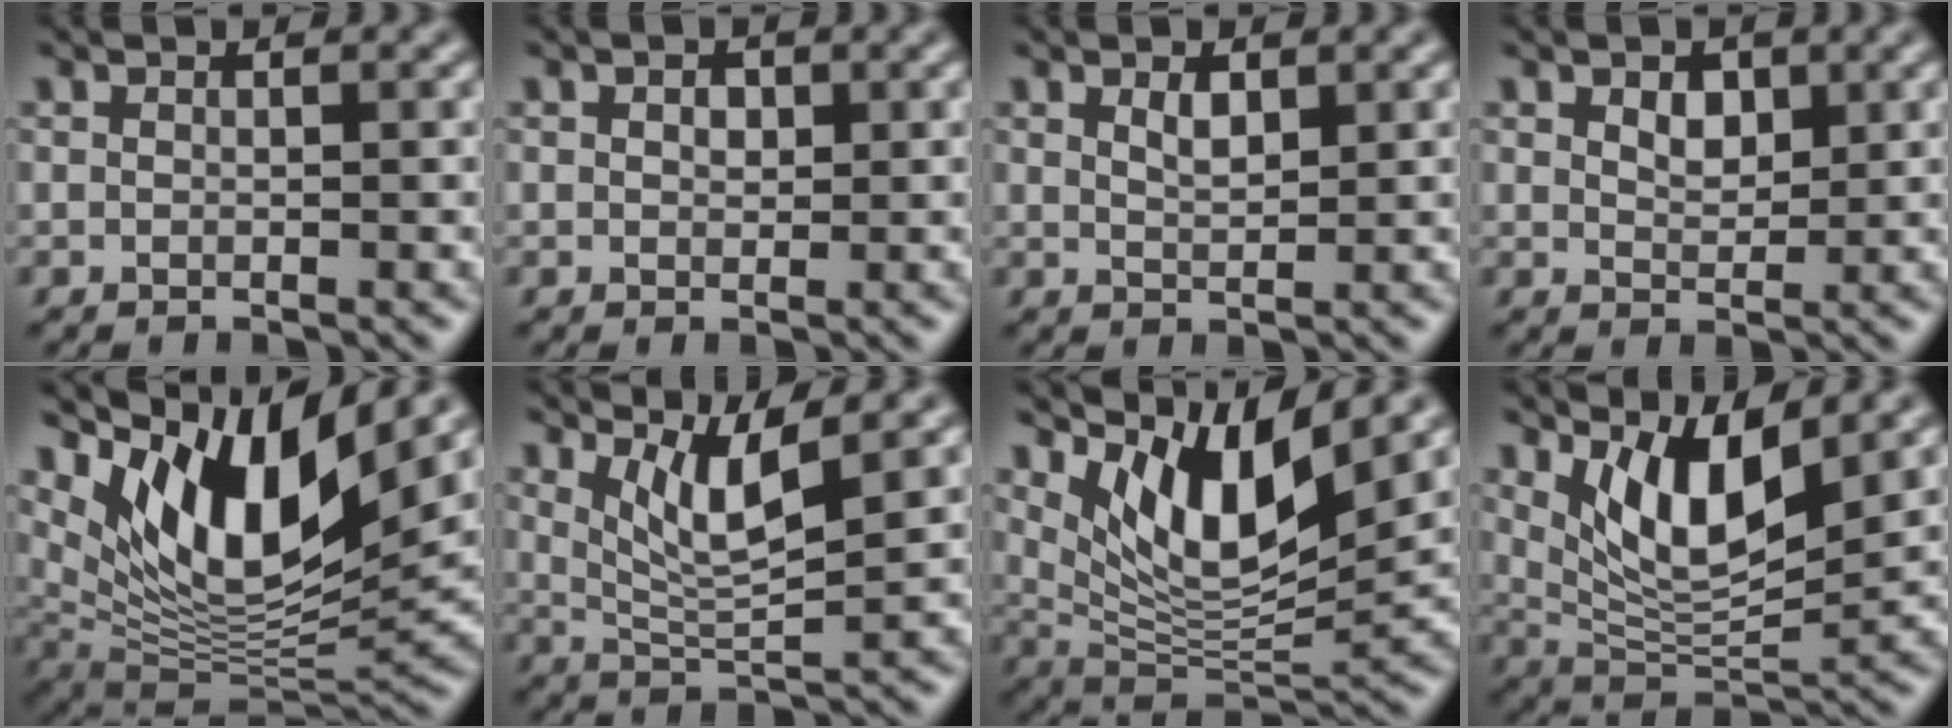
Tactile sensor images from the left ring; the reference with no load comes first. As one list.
[{"total": 1.1, "force": [0.4, 0.8, 0.7], "torque": [-0.012, 0.001, 0.005]}, {"total": 1.5, "force": [0.9, 0.6, 1.1], "torque": [-0.022, -0.001, 0.018]}, {"total": 1.9, "force": [1.0, 1.2, 1.2], "torque": [-0.022, -0.001, 0.019]}, {"total": 12.3, "force": [6.4, 4.6, 9.5], "torque": [-0.157, -0.009, 0.125]}, {"total": 4.7, "force": [2.4, 1.0, 3.9], "torque": [-0.075, -0.010, 0.050]}, {"total": 8.9, "force": [4.9, 2.8, 6.9], "torque": [-0.121, -0.017, 0.099]}, {"total": 6.7, "force": [3.3, 2.3, 5.4], "torque": [-0.101, -0.020, 0.065]}]